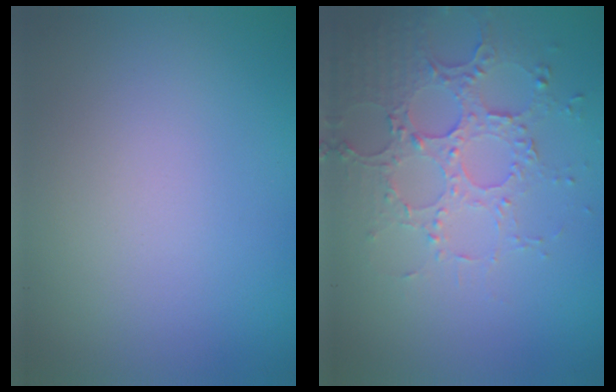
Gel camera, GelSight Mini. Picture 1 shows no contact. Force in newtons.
{"total": 5.0, "press": 3.8, "slide": 3.3}